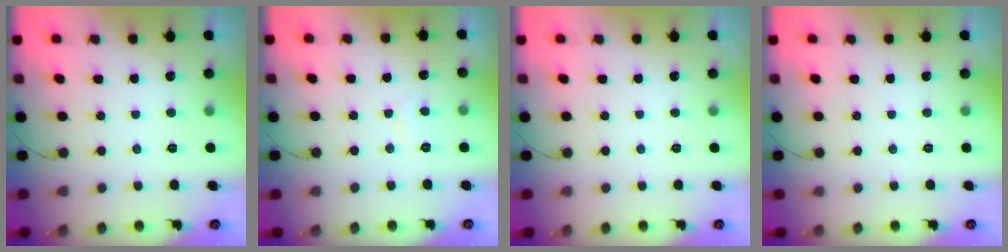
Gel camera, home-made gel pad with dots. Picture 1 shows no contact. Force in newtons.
{"total": 2.9, "press": 2.9, "slide": 0.3}
{"total": 0.0}
{"total": 0.0}